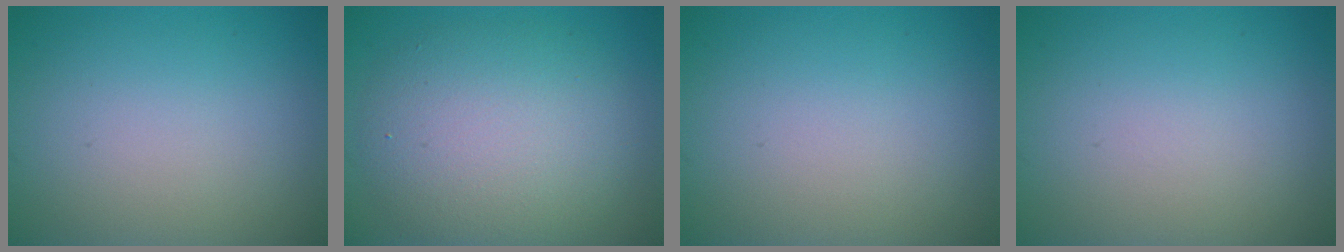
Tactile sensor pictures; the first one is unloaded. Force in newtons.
{"total": 7.3, "press": 7.3, "slide": 0.6}
{"total": 0.0}
{"total": 0.0}